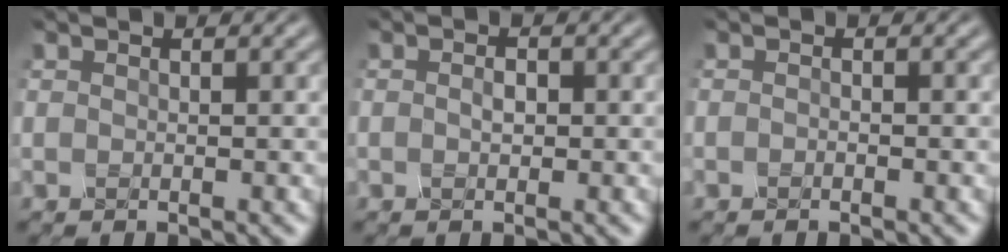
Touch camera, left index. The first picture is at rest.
{"total": 1.3, "force": [-0.5, 0.8, 0.8], "torque": [-0.017, 0.001, -0.011]}
{"total": 0.7, "force": [-0.7, 0.1, 0.0], "torque": [0.000, 0.001, -0.015]}